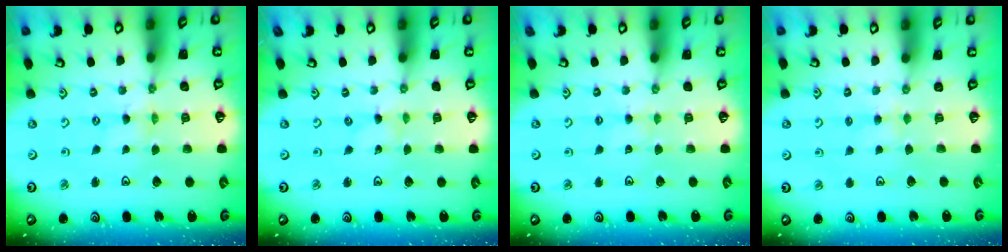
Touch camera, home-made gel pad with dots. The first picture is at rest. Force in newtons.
{"total": 0.0}
{"total": 2.0, "press": 2.0, "slide": 0.3}
{"total": 2.1, "press": 2.1, "slide": 0.4}